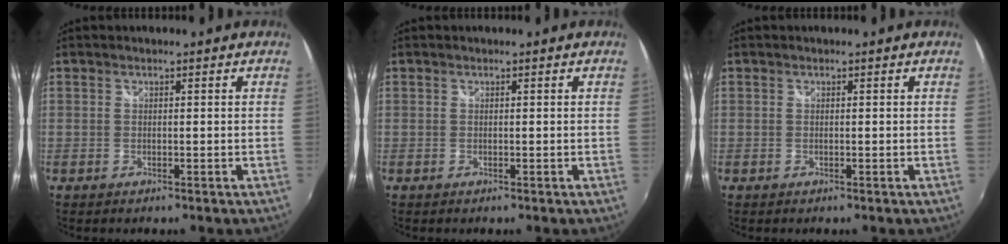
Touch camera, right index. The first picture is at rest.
{"total": 0.0}
{"total": 0.0}